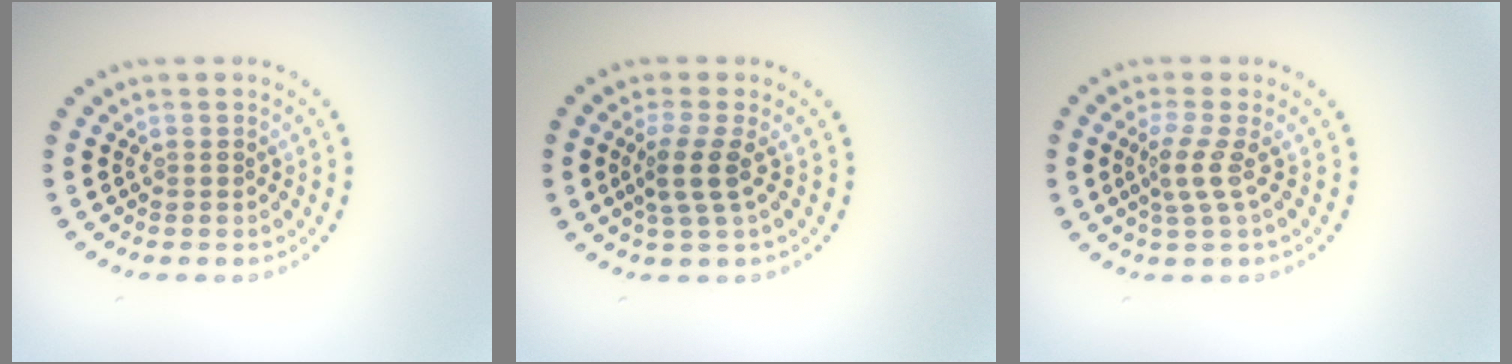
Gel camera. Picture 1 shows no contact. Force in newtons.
{"total": 2.5, "press": 1.9, "slide": 1.6}
{"total": 2.2, "press": 1.5, "slide": 1.6}